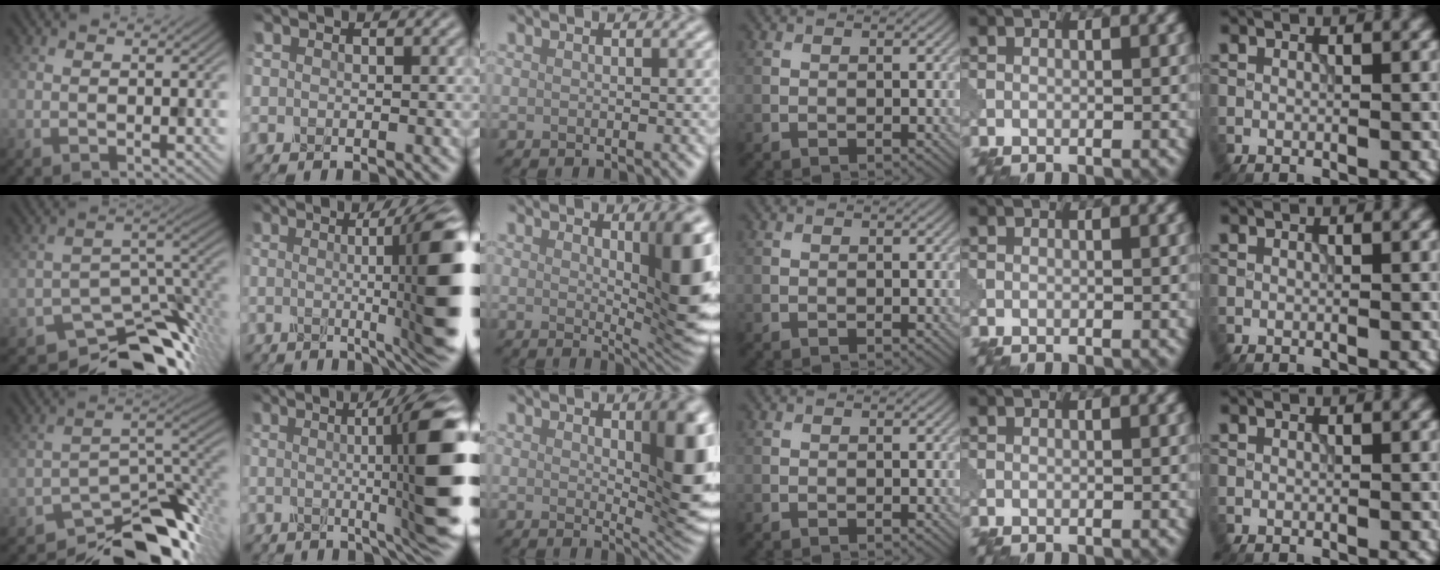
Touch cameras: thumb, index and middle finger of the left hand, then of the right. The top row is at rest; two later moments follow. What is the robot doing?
{"motion": "shake", "object": "sieve"}